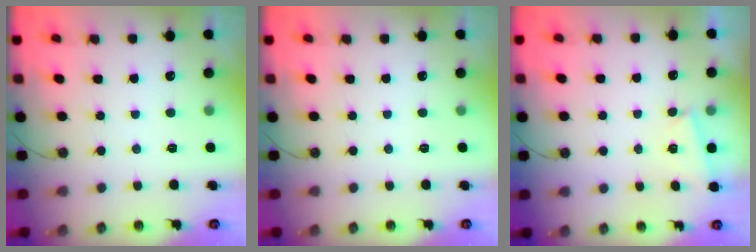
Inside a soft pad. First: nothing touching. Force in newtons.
{"total": 0.0}
{"total": 1.7, "press": 1.3, "slide": 1.0}